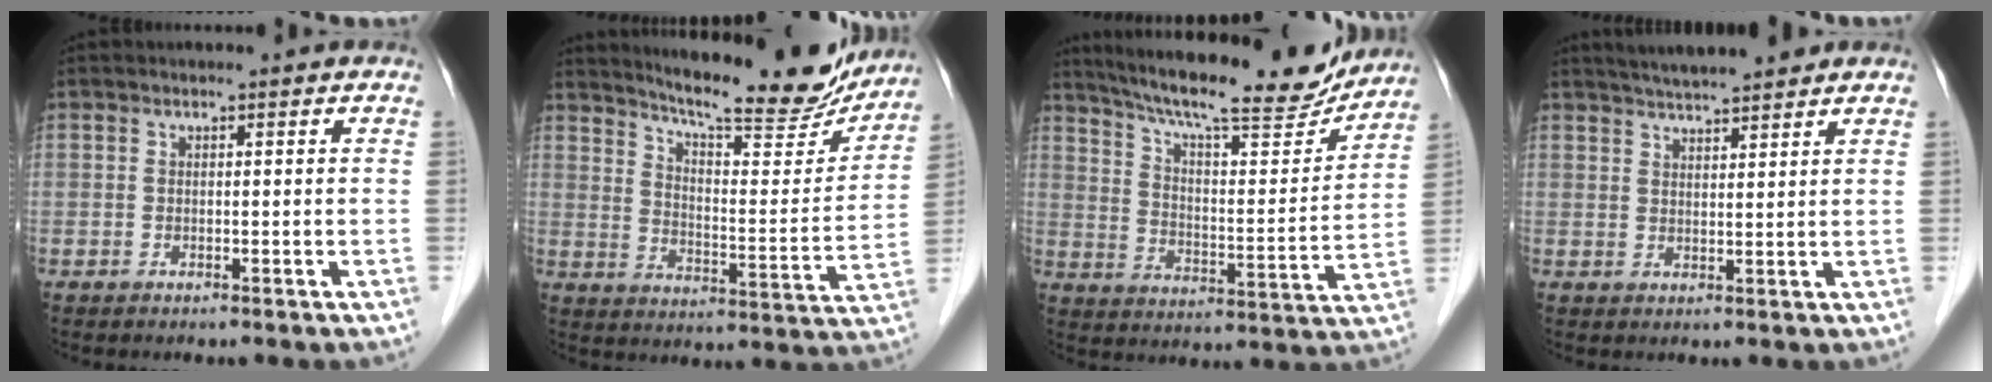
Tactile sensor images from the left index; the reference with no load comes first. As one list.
[{"total": 20.2, "force": [18.2, 2.4, 8.3], "torque": [-0.124, -0.040, 0.246]}, {"total": 21.5, "force": [19.1, 2.8, 9.6], "torque": [-0.161, -0.011, 0.274]}, {"total": 8.5, "force": [7.6, 0.9, 3.7], "torque": [-0.058, 0.022, 0.111]}]